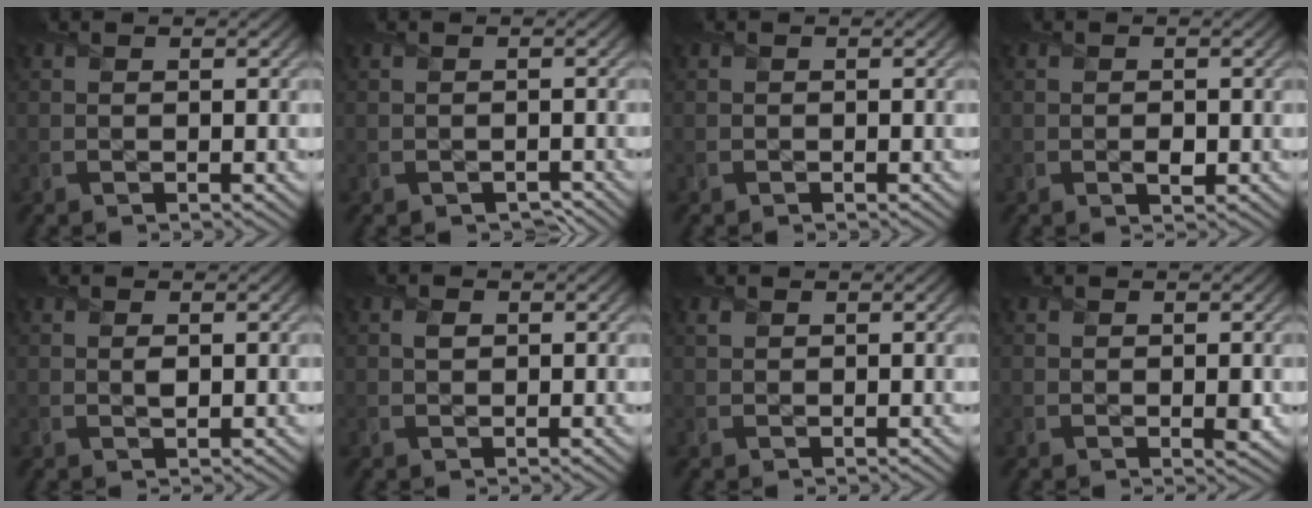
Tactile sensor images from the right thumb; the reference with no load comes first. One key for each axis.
{"total": 0.8, "fx": -0.7, "fy": 0.3, "fz": 0.1, "tx": 0.001, "ty": -0.007, "tz": -0.010}
{"total": 0.0}
{"total": 1.0, "fx": -0.3, "fy": 0.6, "fz": 0.7, "tx": -0.009, "ty": -0.006, "tz": -0.004}
{"total": 0.8, "fx": 0.3, "fy": 0.4, "fz": 0.6, "tx": -0.010, "ty": -0.005, "tz": 0.006}
{"total": 0.9, "fx": 0.3, "fy": 0.8, "fz": 0.5, "tx": -0.007, "ty": -0.002, "tz": 0.006}
{"total": 0.5, "fx": 0.4, "fy": 0.3, "fz": 0.0, "tx": -0.002, "ty": -0.002, "tz": 0.011}
{"total": 0.9, "fx": 0.1, "fy": 0.3, "fz": 0.9, "tx": -0.008, "ty": -0.007, "tz": 0.003}